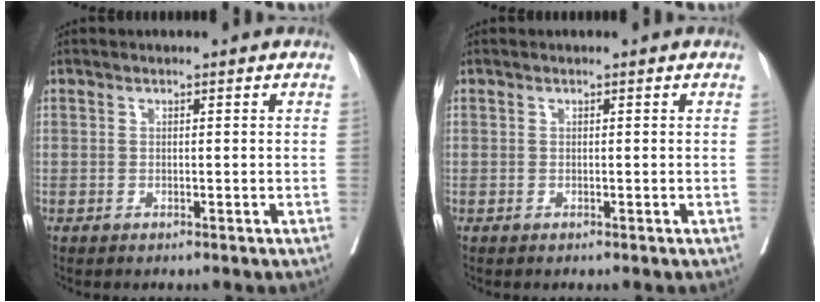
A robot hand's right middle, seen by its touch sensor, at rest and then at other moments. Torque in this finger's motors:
{"motor_torque": [-0.01, 0.01, 0.00, -0.01]}